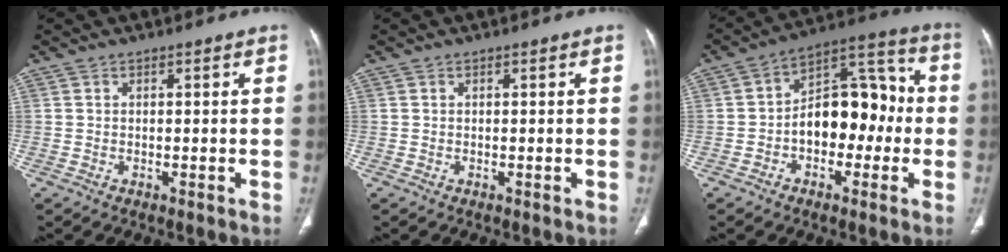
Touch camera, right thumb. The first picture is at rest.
{"total": 0.0}
{"total": 14.6, "force": [-2.0, 9.3, 11.1], "torque": [-0.127, 0.053, -0.037]}